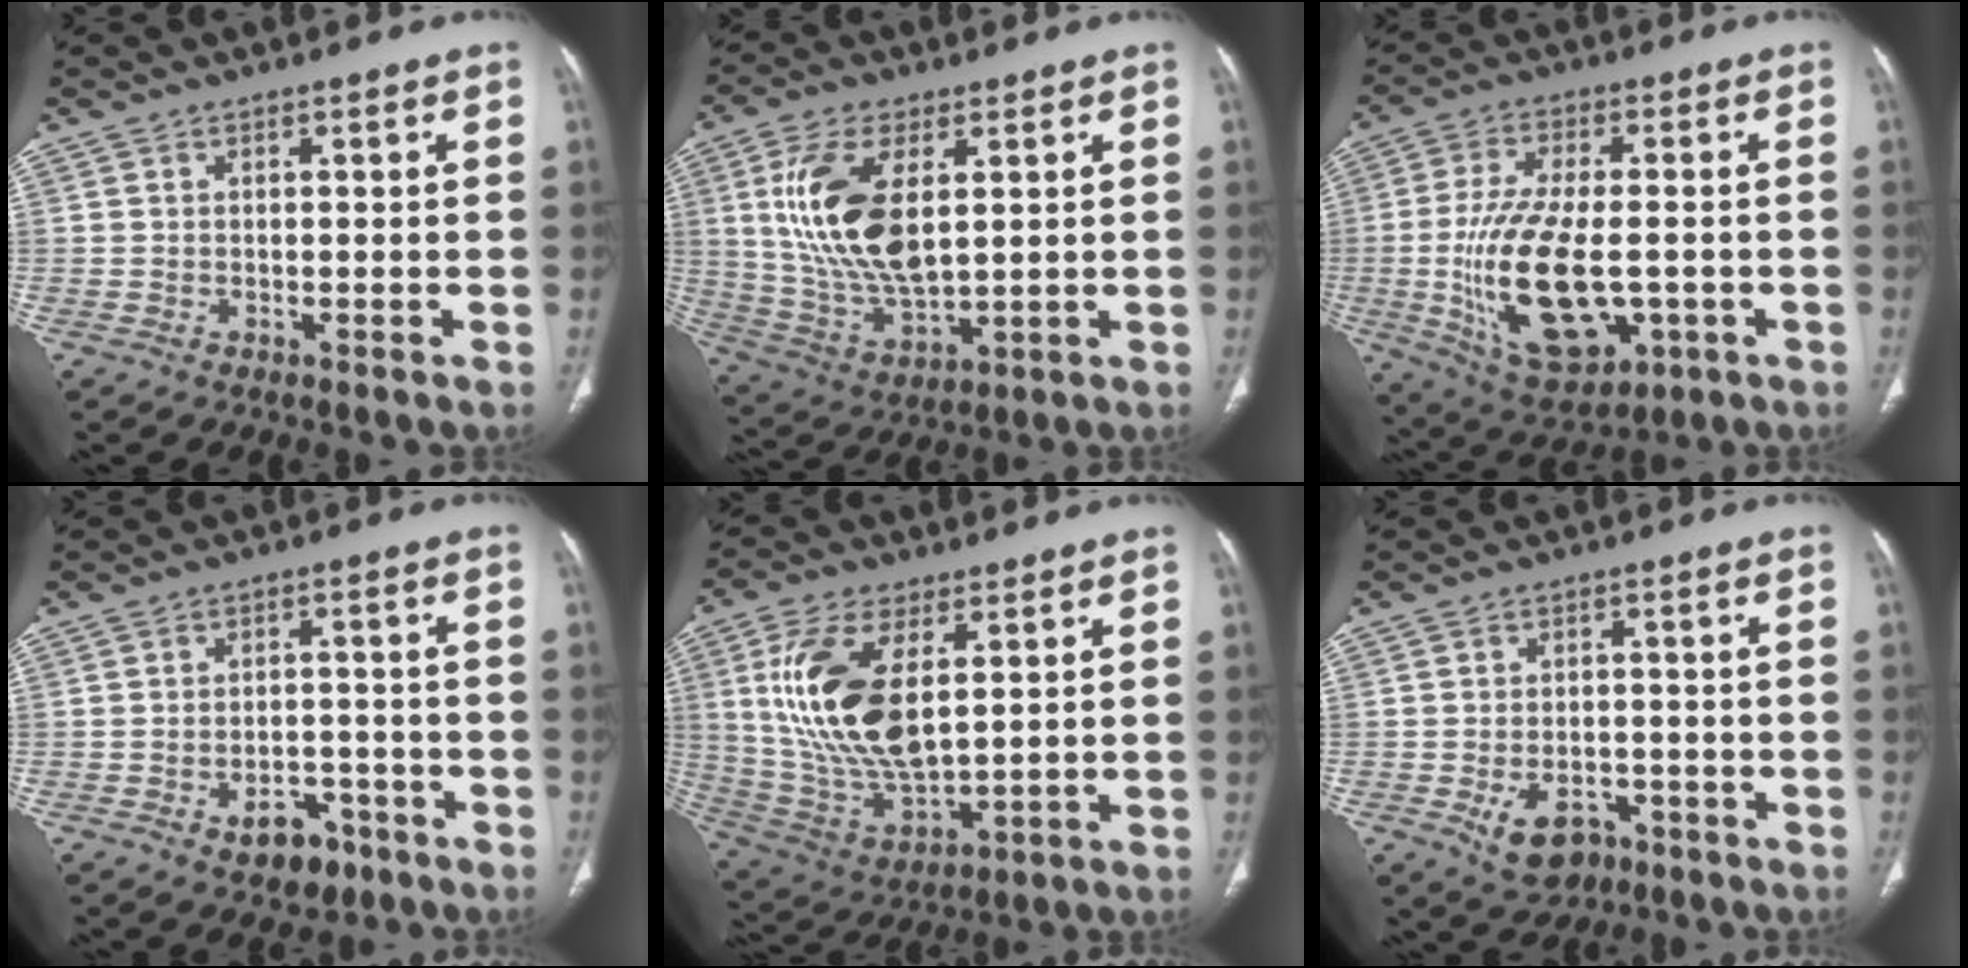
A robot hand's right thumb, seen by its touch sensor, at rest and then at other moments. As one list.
[{"total": 16.5, "force": [3.8, 8.1, 13.9], "torque": [-0.276, -0.018, 0.082]}, {"total": 18.9, "force": [-3.1, 9.4, 16.0], "torque": [-0.296, -0.005, -0.033]}, {"total": 6.3, "force": [-3.5, 4.2, 3.2], "torque": [-0.023, 0.030, -0.045]}, {"total": 18.4, "force": [4.3, 8.9, 15.5], "torque": [-0.306, -0.021, 0.094]}, {"total": 7.3, "force": [-3.5, 5.0, 4.0], "torque": [-0.055, 0.020, -0.045]}]